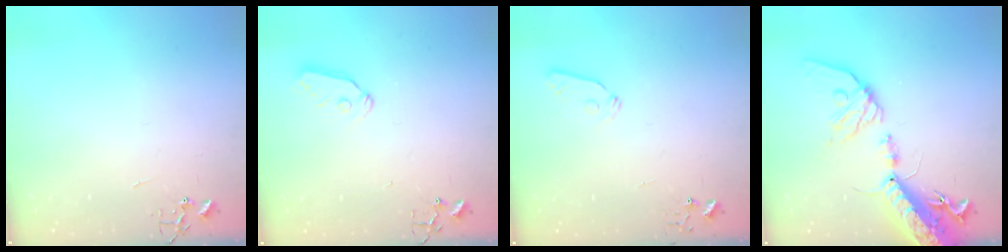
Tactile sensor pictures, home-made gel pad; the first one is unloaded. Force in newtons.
{"total": 7.4, "press": 7.4, "slide": 0.5}
{"total": 6.0, "press": 5.9, "slide": 0.9}
{"total": 19.5, "press": 19.0, "slide": 4.4}